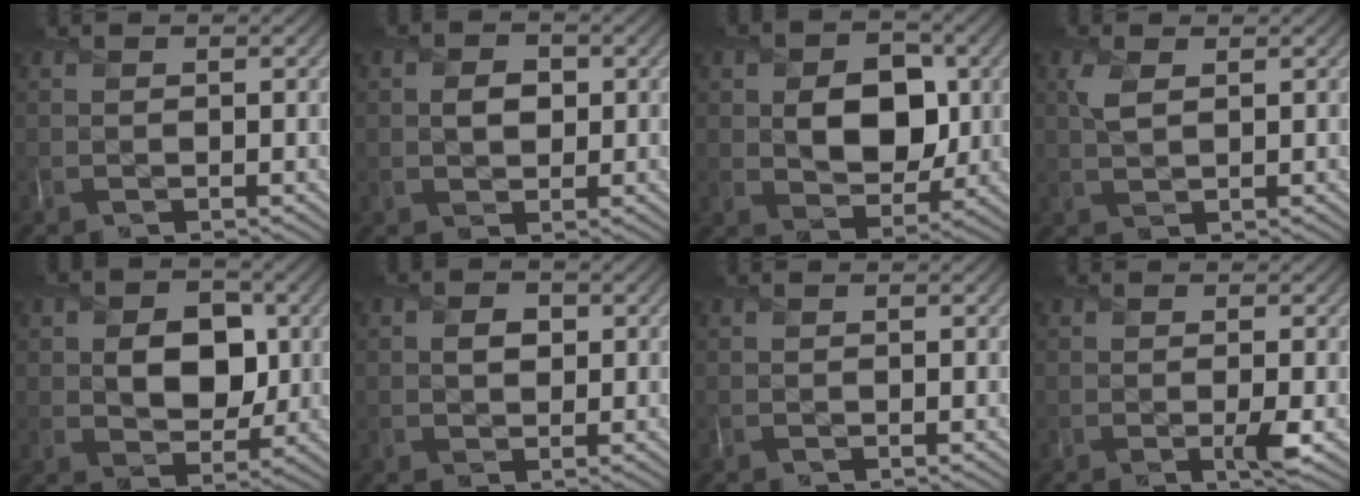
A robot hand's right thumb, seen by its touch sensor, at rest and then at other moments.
{"total": 2.3, "force": [0.2, 1.8, 1.5], "torque": [-0.030, -0.003, 0.001]}
{"total": 7.7, "force": [0.7, 5.5, 5.3], "torque": [-0.092, -0.001, 0.006]}
{"total": 2.3, "force": [1.0, 1.0, 1.8], "torque": [-0.052, 0.005, 0.020]}
{"total": 6.8, "force": [0.6, 5.0, 4.6], "torque": [-0.081, -0.002, 0.002]}
{"total": 1.9, "force": [0.3, 1.5, 1.1], "torque": [-0.022, -0.003, 0.001]}
{"total": 0.0}
{"total": 1.7, "force": [-0.3, 0.1, 1.7], "torque": [-0.030, -0.003, -0.010]}